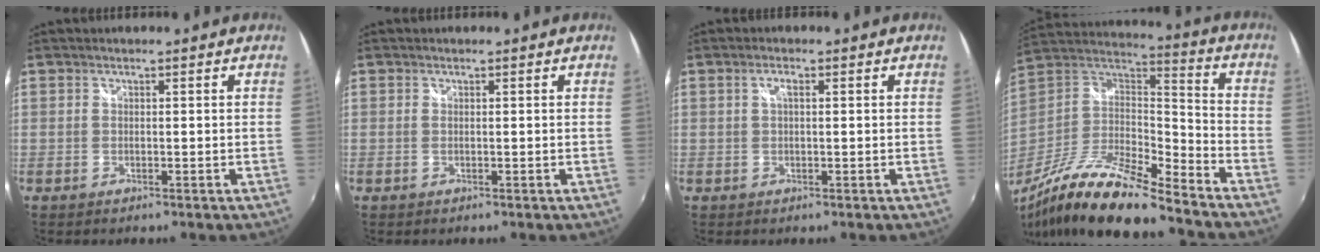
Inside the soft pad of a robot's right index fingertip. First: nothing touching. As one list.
[{"total": 0.0}, {"total": 1.6, "force": [0.4, 0.5, 1.4], "torque": [-0.027, 0.004, 0.004]}, {"total": 21.0, "force": [-16.0, 3.5, 13.2], "torque": [-0.245, -0.038, -0.293]}]